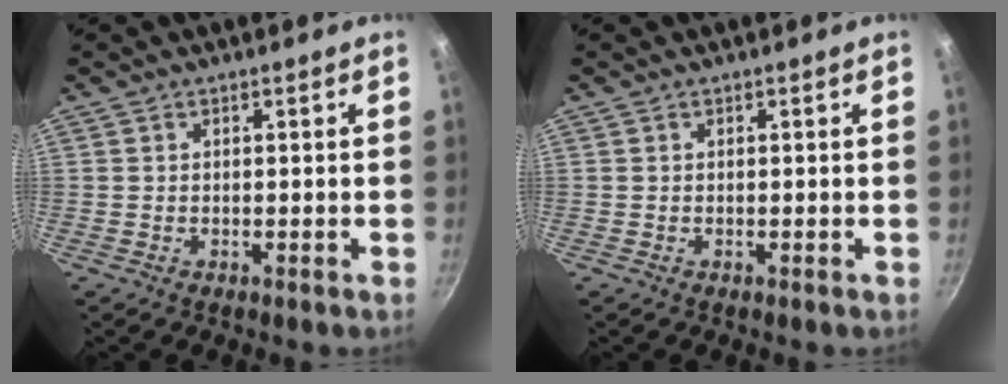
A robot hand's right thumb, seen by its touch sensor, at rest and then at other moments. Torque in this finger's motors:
{"motor_torque": [0.00, 0.00, 0.01, 0.01, 0.00]}